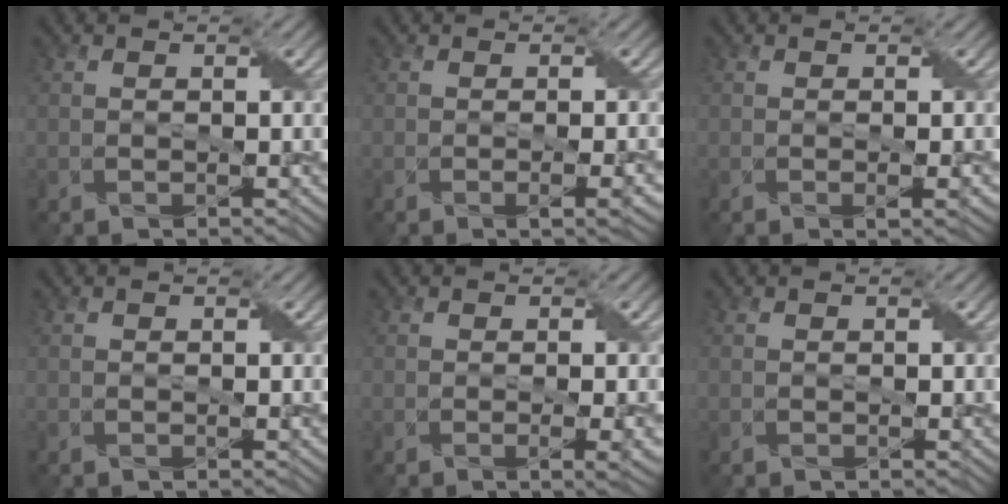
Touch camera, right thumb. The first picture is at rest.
{"total": 2.5, "force": [-0.6, 0.6, 2.4], "torque": [-0.038, 0.000, -0.007]}
{"total": 1.8, "force": [-0.2, 0.3, 1.7], "torque": [-0.030, -0.002, -0.002]}
{"total": 0.0}
{"total": 2.7, "force": [-0.3, 0.7, 2.6], "torque": [-0.040, 0.001, -0.004]}
{"total": 0.0}